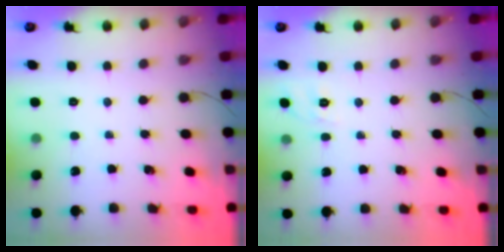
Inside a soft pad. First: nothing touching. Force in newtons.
{"total": 1.7, "press": 0.0, "slide": 1.7}